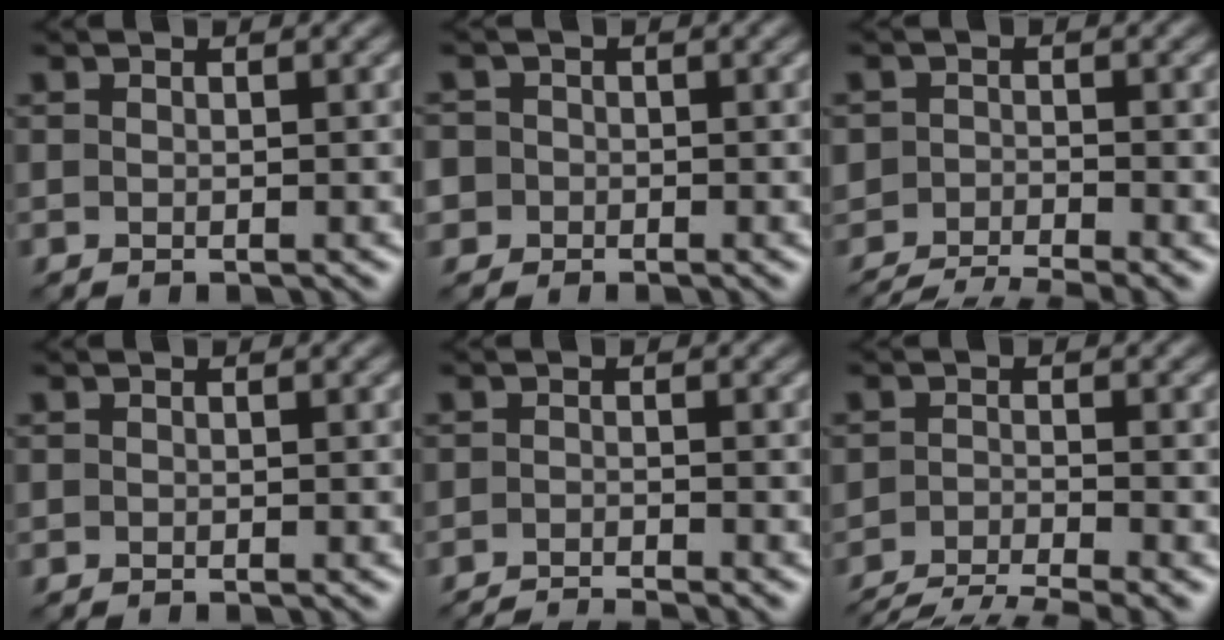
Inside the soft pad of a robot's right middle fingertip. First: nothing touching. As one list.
[{"total": 3.3, "force": [-0.7, 3.2, 0.8], "torque": [-0.008, 0.013, -0.042]}, {"total": 5.8, "force": [-5.2, 1.0, 2.3], "torque": [-0.041, -0.016, -0.091]}, {"total": 0.0}, {"total": 3.0, "force": [-2.7, 0.2, 1.3], "torque": [-0.016, -0.002, -0.052]}, {"total": 6.1, "force": [-5.2, 1.1, 3.0], "torque": [-0.051, -0.020, -0.089]}]